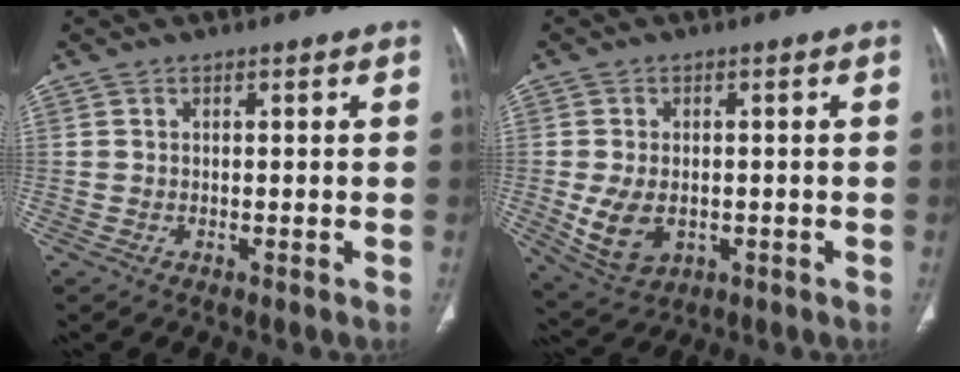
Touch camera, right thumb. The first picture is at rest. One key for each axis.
{"total": 8.2, "fx": -1.3, "fy": 5.5, "fz": 5.9, "tx": -0.108, "ty": -0.002, "tz": -0.006}